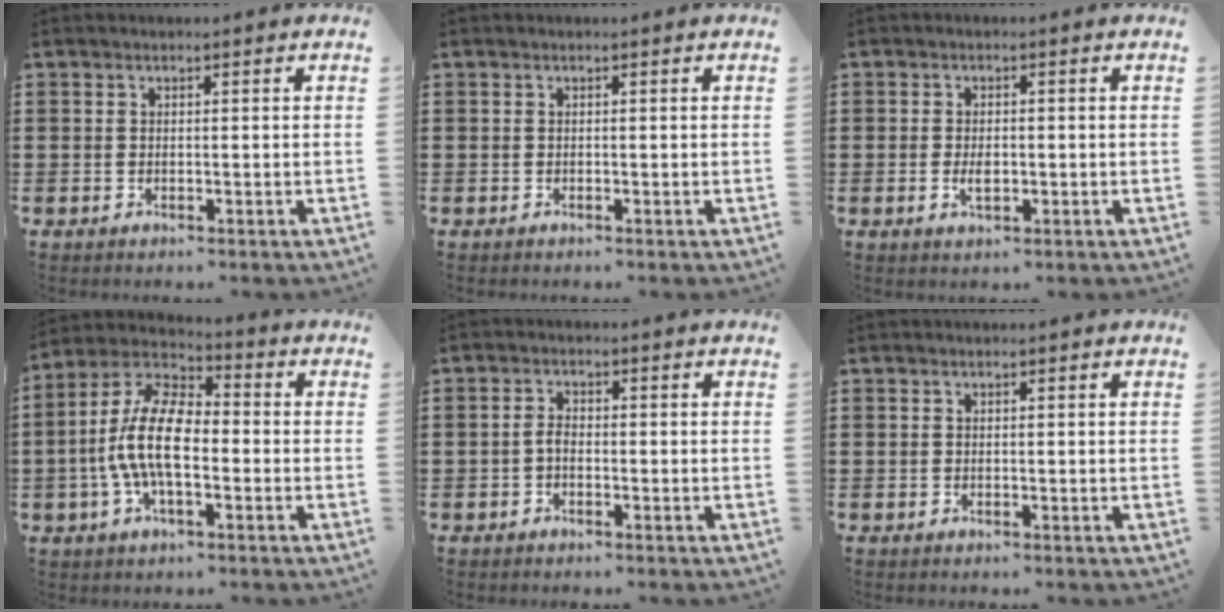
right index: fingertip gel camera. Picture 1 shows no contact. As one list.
[{"total": 0.0}, {"total": 2.4, "force": [-0.4, 1.1, 2.1], "torque": [-0.040, 0.000, -0.007]}, {"total": 11.5, "force": [-1.8, 5.1, 10.1], "torque": [-0.238, -0.005, -0.042]}, {"total": 1.8, "force": [-0.7, 0.9, 1.5], "torque": [-0.037, 0.000, -0.016]}, {"total": 0.0}]